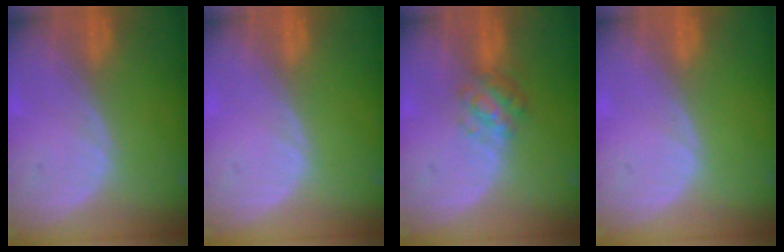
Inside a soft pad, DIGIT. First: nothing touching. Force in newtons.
{"total": 0.0}
{"total": 4.9, "press": 4.4, "slide": 2.0}
{"total": 0.0}